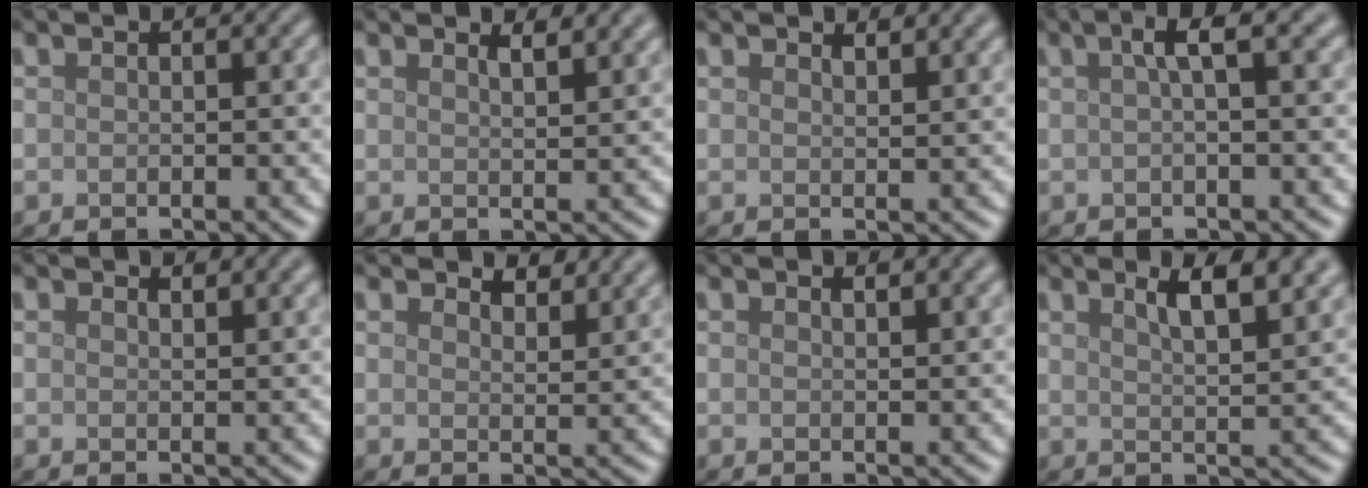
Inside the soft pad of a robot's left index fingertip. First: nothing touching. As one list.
[{"total": 2.9, "force": [2.3, 0.9, 1.6], "torque": [-0.010, 0.011, 0.023]}, {"total": 1.9, "force": [1.6, 0.4, 0.8], "torque": [-0.008, 0.000, 0.028]}, {"total": 3.3, "force": [1.0, 0.7, 3.0], "torque": [-0.039, 0.012, 0.012]}, {"total": 1.6, "force": [1.4, 0.3, 0.6], "torque": [-0.006, 0.000, 0.022]}, {"total": 3.7, "force": [3.5, 0.7, 1.0], "torque": [-0.021, -0.001, 0.046]}, {"total": 1.8, "force": [1.3, 0.6, 1.1], "torque": [-0.007, 0.004, 0.017]}, {"total": 6.0, "force": [3.6, 1.8, 4.5], "torque": [-0.042, 0.020, 0.043]}]